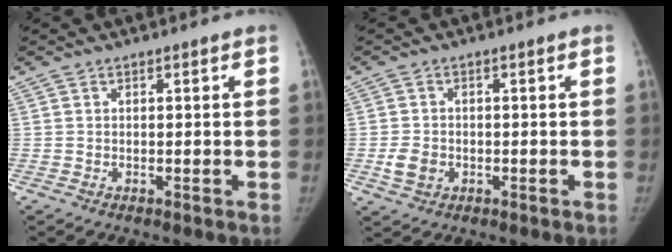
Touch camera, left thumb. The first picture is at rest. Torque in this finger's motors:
{"motor_torque": [-0.49, 0.39, 0.08, -0.28, 0.02]}